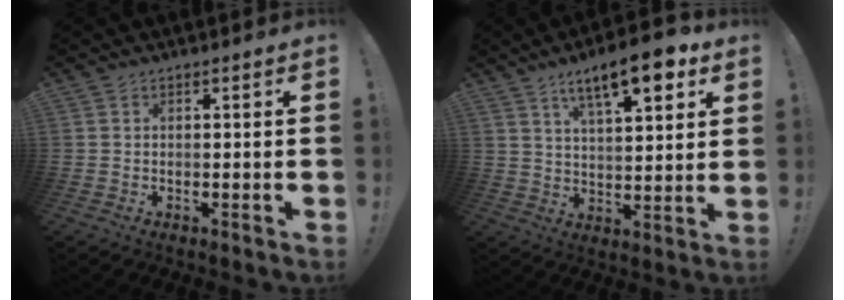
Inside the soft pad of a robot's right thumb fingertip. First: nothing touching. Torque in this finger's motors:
{"motor_torque": [1.36, 2.46, 0.18, 0.18, 0.08]}